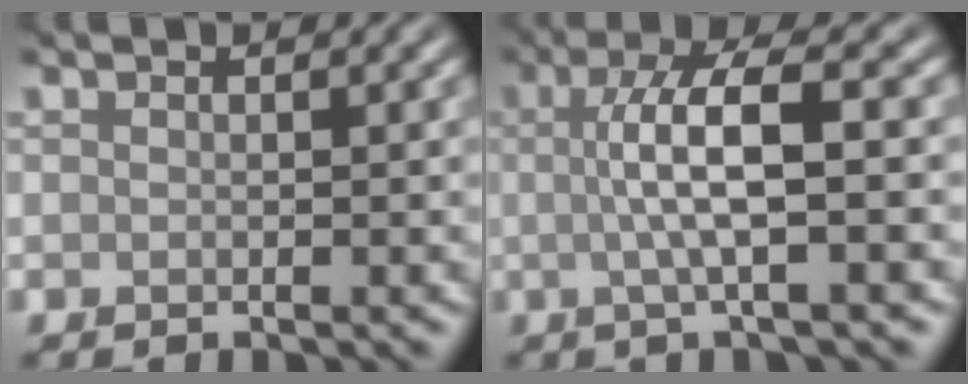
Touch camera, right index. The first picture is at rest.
{"total": 5.6, "force": [0.2, 1.2, 5.5], "torque": [-0.100, 0.008, 0.000]}